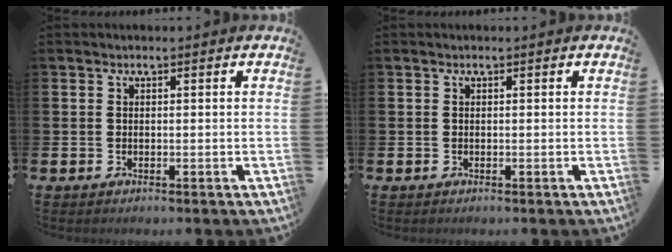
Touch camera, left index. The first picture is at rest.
{"total": 0.0}